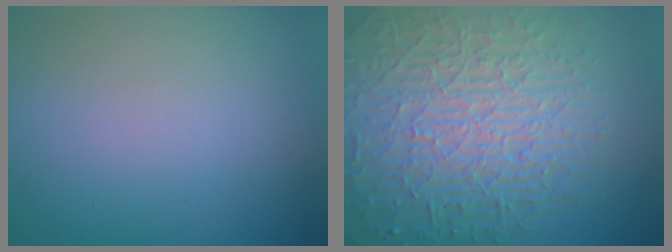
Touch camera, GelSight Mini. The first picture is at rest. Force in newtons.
{"total": 9.8, "press": 6.4, "slide": 7.4}